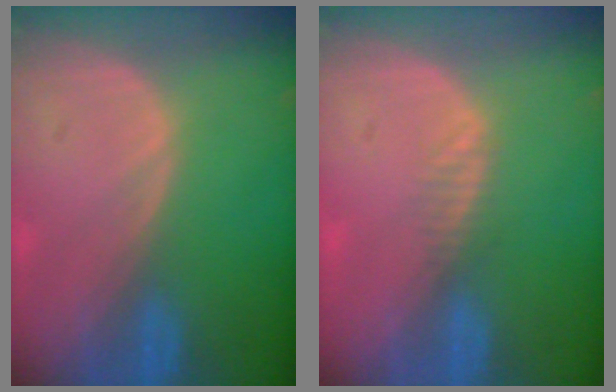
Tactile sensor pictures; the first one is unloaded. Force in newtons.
{"total": 1.3, "press": 1.1, "slide": 0.7}